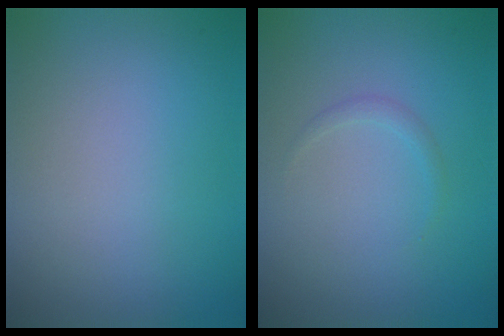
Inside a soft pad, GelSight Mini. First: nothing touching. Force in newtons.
{"total": 0.7, "press": 0.7, "slide": 0.0}